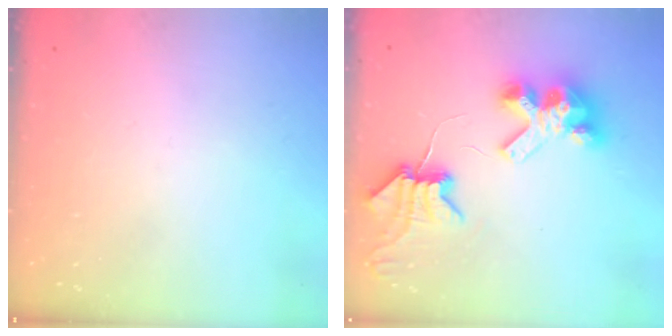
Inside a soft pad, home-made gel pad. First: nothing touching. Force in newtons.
{"total": 8.8, "press": 8.7, "slide": 1.2}